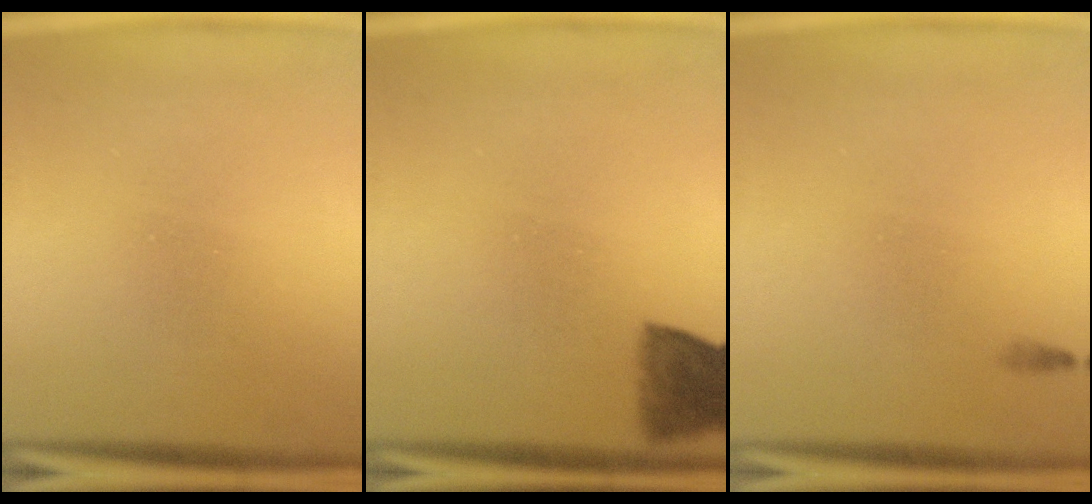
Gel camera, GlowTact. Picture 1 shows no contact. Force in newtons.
{"total": 5.2}
{"total": 0.5}